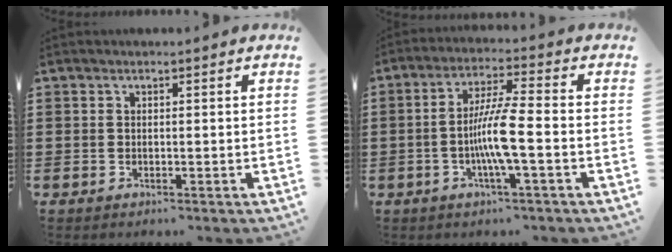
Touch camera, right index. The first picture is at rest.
{"total": 7.6, "force": [-1.8, 0.4, 7.4], "torque": [-0.147, -0.009, -0.042]}